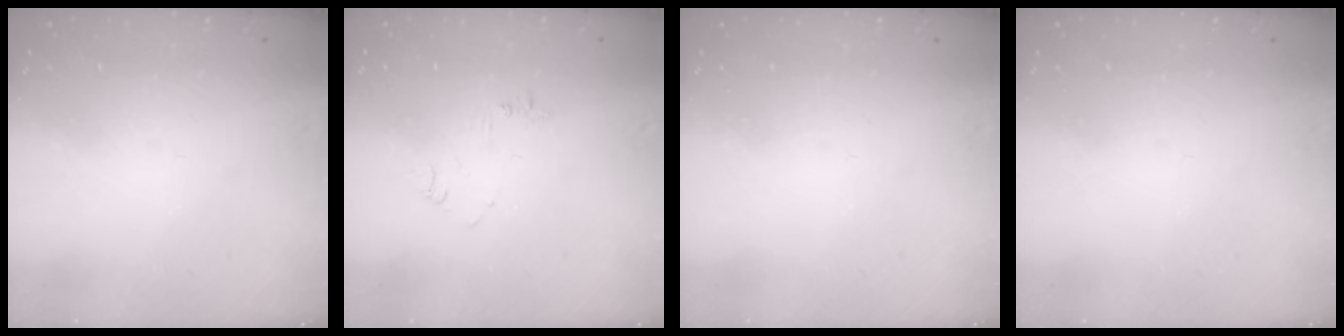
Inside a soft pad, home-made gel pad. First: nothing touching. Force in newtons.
{"total": 3.7, "press": 3.7, "slide": 0.4}
{"total": 0.0}
{"total": 0.0}